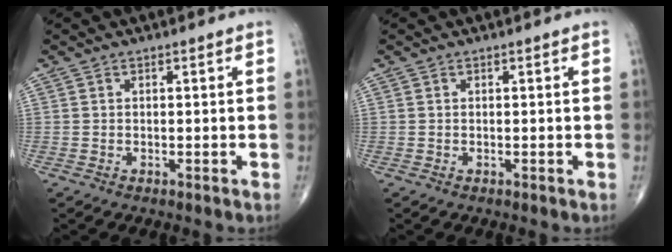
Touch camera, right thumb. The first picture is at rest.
{"total": 0.0}